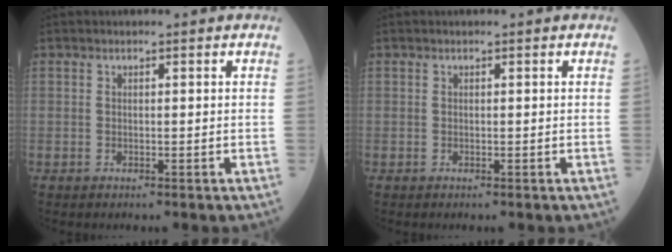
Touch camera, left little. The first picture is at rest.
{"total": 0.0}